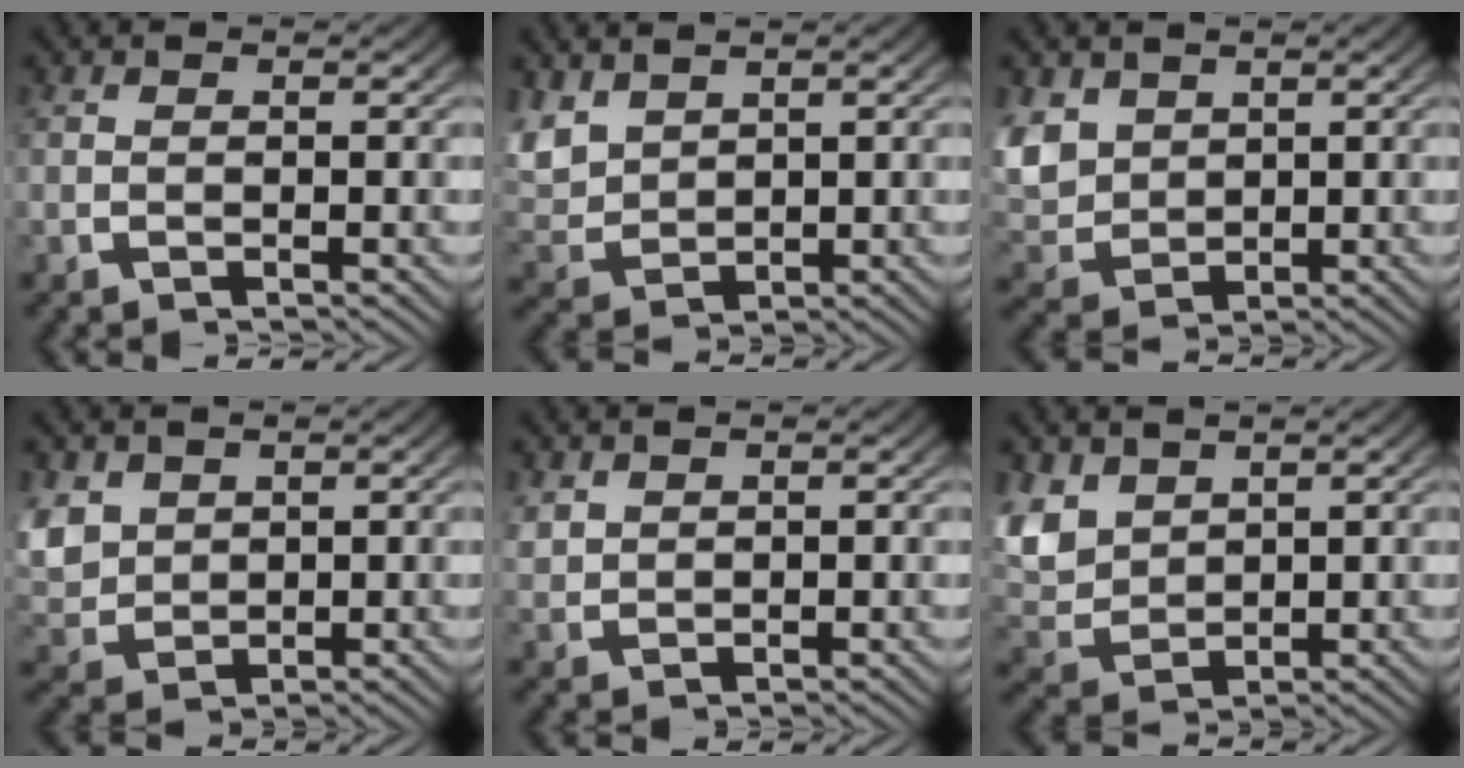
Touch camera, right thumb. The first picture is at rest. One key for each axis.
{"total": 4.6, "fx": 1.3, "fy": 3.5, "fz": 2.7, "tx": -0.087, "ty": -0.016, "tz": 0.043}
{"total": 5.9, "fx": 0.6, "fy": 4.9, "fz": 3.3, "tx": -0.108, "ty": -0.033, "tz": 0.038}
{"total": 5.0, "fx": 0.7, "fy": 4.2, "fz": 2.6, "tx": -0.088, "ty": -0.028, "tz": 0.037}
{"total": 1.8, "fx": 1.2, "fy": 1.2, "fz": 0.6, "tx": -0.015, "ty": 0.001, "tz": 0.032}
{"total": 6.0, "fx": 1.0, "fy": 4.7, "fz": 3.6, "tx": -0.114, "ty": -0.026, "tz": 0.041}